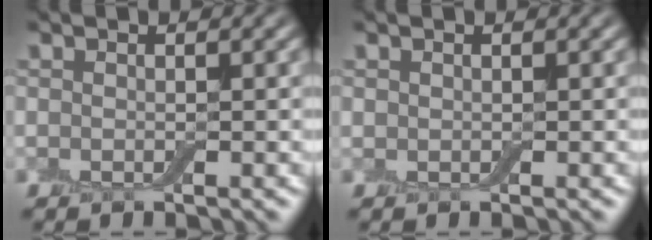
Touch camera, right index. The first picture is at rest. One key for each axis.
{"total": 0.0}